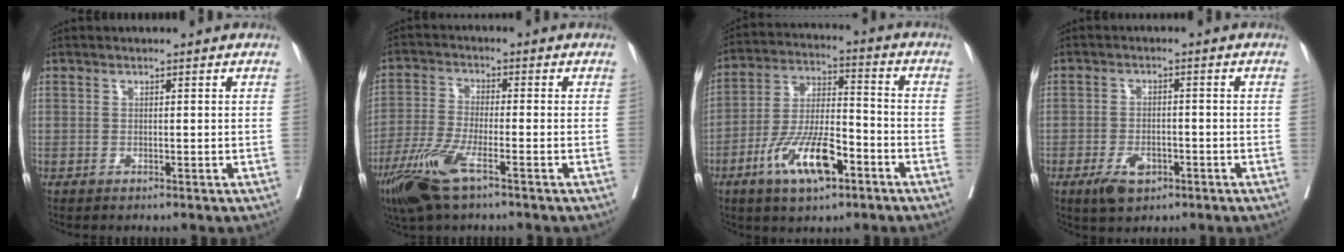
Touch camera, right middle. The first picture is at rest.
{"total": 9.0, "force": [-5.2, 1.4, 7.1], "torque": [-0.156, -0.022, -0.102]}
{"total": 12.4, "force": [-6.2, 3.7, 10.1], "torque": [-0.200, 0.000, -0.111]}
{"total": 4.6, "force": [-2.4, 2.3, 3.2], "torque": [-0.060, -0.002, -0.037]}